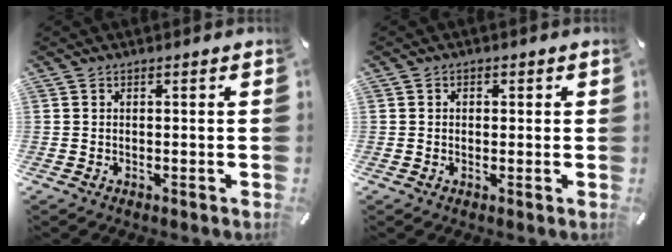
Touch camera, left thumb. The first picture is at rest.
{"total": 1.5, "force": [-0.1, 1.3, 0.6], "torque": [-0.005, 0.005, -0.006]}